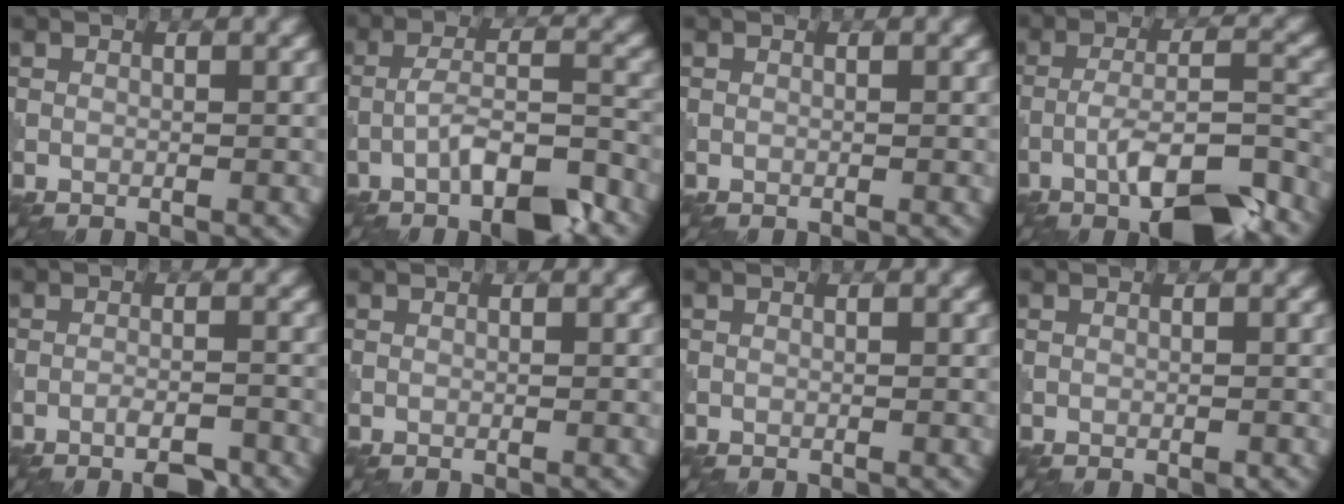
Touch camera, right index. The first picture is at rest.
{"total": 6.7, "force": [-3.8, 1.7, 5.3], "torque": [-0.096, 0.005, -0.068]}
{"total": 0.0}
{"total": 8.8, "force": [-5.0, 2.0, 7.0], "torque": [-0.120, 0.004, -0.088]}
{"total": 2.9, "force": [-2.1, 0.4, 2.0], "torque": [-0.031, 0.002, -0.043]}
{"total": 0.0}
{"total": 0.0}
{"total": 0.6, "force": [-0.2, 0.3, 0.5], "torque": [-0.010, -0.003, -0.003]}